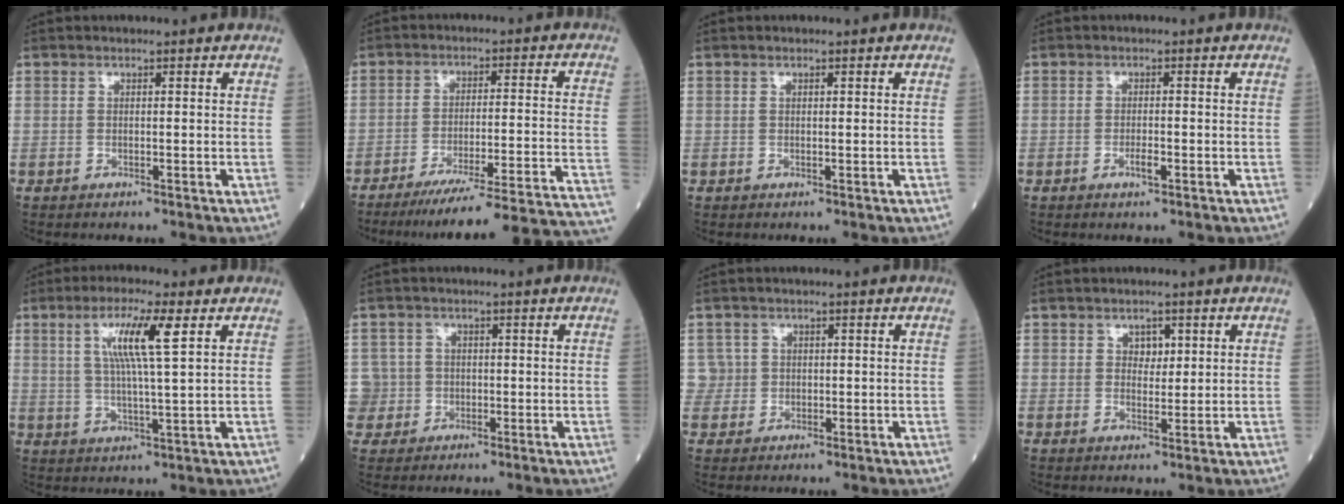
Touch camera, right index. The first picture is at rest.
{"total": 23.6, "force": [-21.3, -1.8, 9.9], "torque": [-0.060, -0.022, -0.284]}
{"total": 0.0}
{"total": 1.6, "force": [-0.7, 0.3, 1.4], "torque": [-0.027, -0.001, -0.013]}
{"total": 8.4, "force": [3.1, 0.0, 7.8], "torque": [-0.149, 0.005, 0.057]}
{"total": 3.6, "force": [-0.5, 3.5, -0.7], "torque": [0.022, 0.012, -0.012]}
{"total": 2.3, "force": [0.3, 2.2, -0.5], "torque": [0.024, 0.007, 0.001]}
{"total": 2.4, "force": [1.0, 1.6, 1.5], "torque": [-0.016, 0.000, 0.015]}